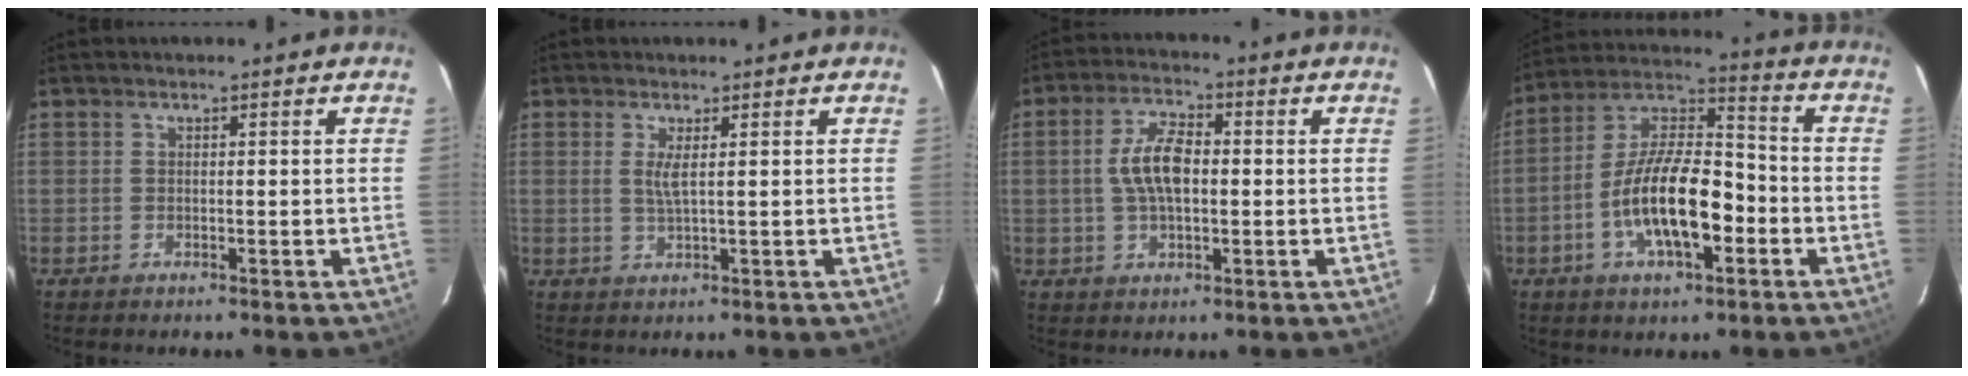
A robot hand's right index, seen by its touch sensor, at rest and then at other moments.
{"total": 2.6, "force": [0.6, 0.2, 2.5], "torque": [-0.049, -0.004, 0.010]}
{"total": 8.0, "force": [0.2, 3.8, 7.0], "torque": [-0.137, 0.012, 0.005]}
{"total": 16.0, "force": [-5.1, 6.2, 13.8], "torque": [-0.261, 0.005, -0.092]}